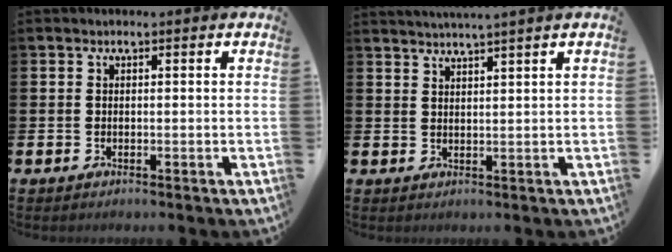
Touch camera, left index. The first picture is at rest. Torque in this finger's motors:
{"motor_torque": [0.92, -1.22, 0.64, 0.11]}